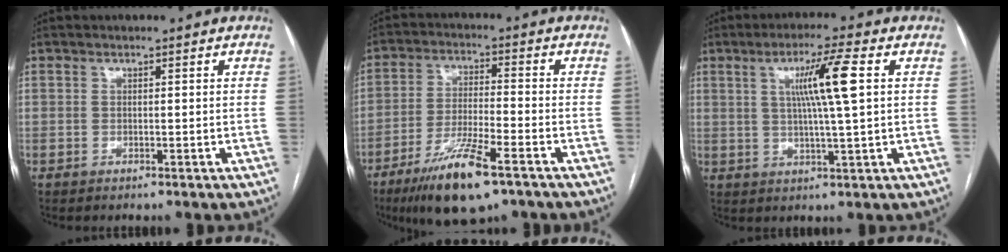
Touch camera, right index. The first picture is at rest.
{"total": 12.3, "force": [-7.6, 1.8, 9.5], "torque": [-0.185, -0.025, -0.130]}
{"total": 8.3, "force": [2.0, -0.7, 8.0], "torque": [-0.143, 0.003, 0.037]}